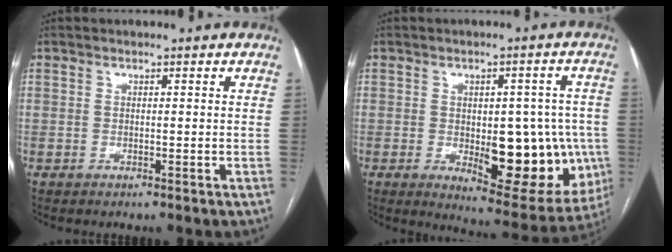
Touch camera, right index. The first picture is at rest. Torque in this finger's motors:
{"motor_torque": [0.96, -0.46, 0.54, 0.10]}